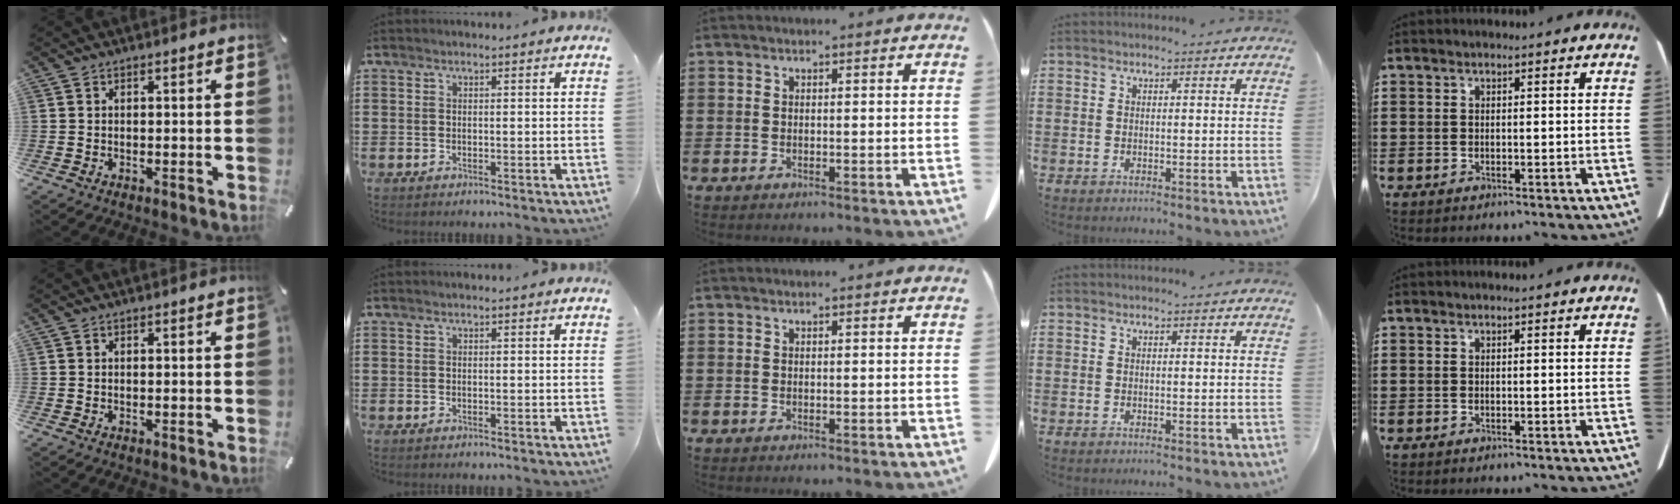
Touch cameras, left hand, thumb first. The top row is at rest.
{}